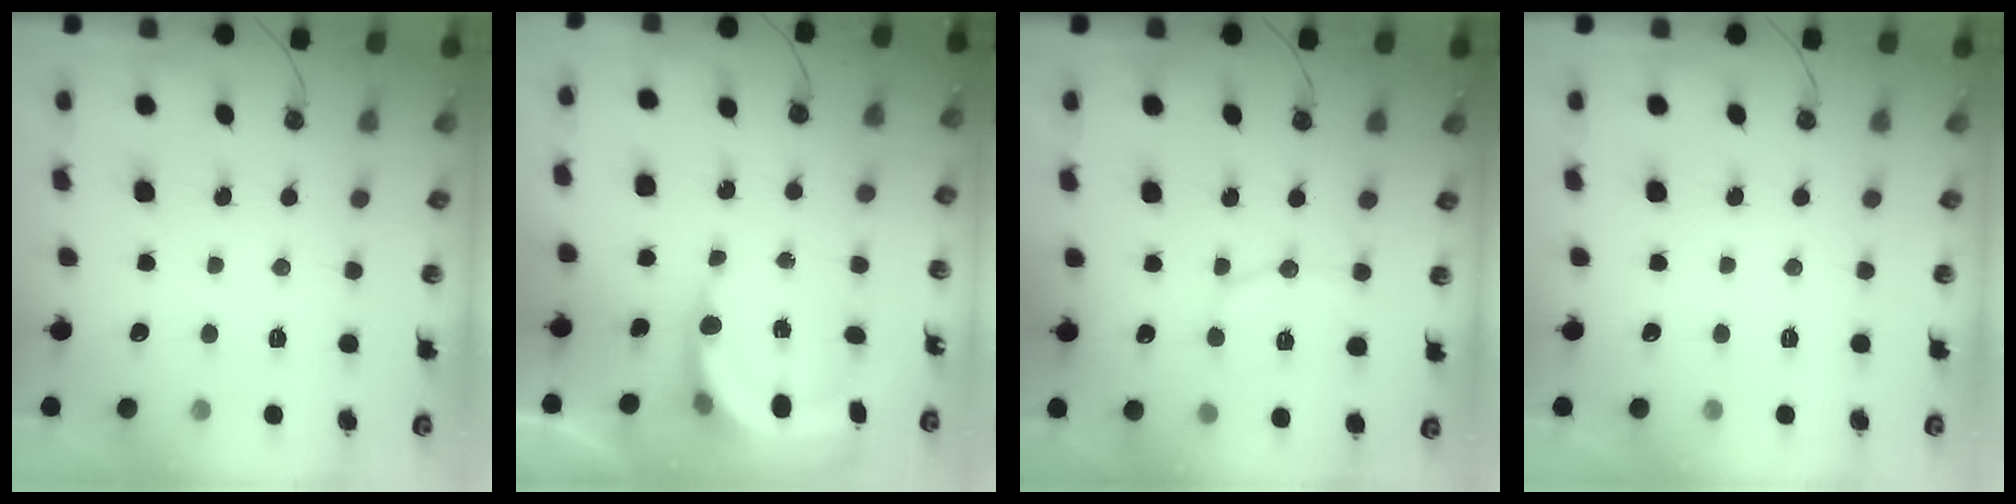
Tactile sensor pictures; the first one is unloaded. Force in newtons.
{"total": 5.9, "press": 5.8, "slide": 0.7}
{"total": 8.9, "press": 8.9, "slide": 1.0}
{"total": 0.0}